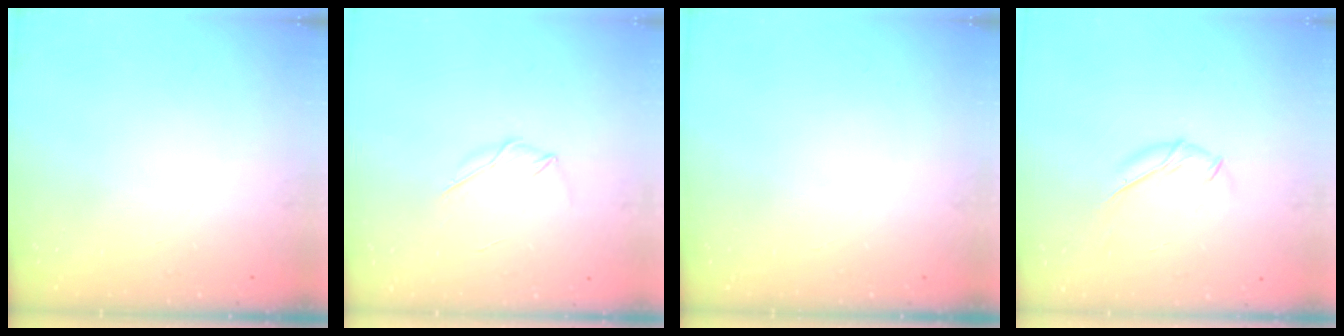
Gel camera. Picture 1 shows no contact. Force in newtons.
{"total": 3.9, "press": 3.8, "slide": 0.9}
{"total": 0.0}
{"total": 7.7, "press": 7.6, "slide": 0.8}